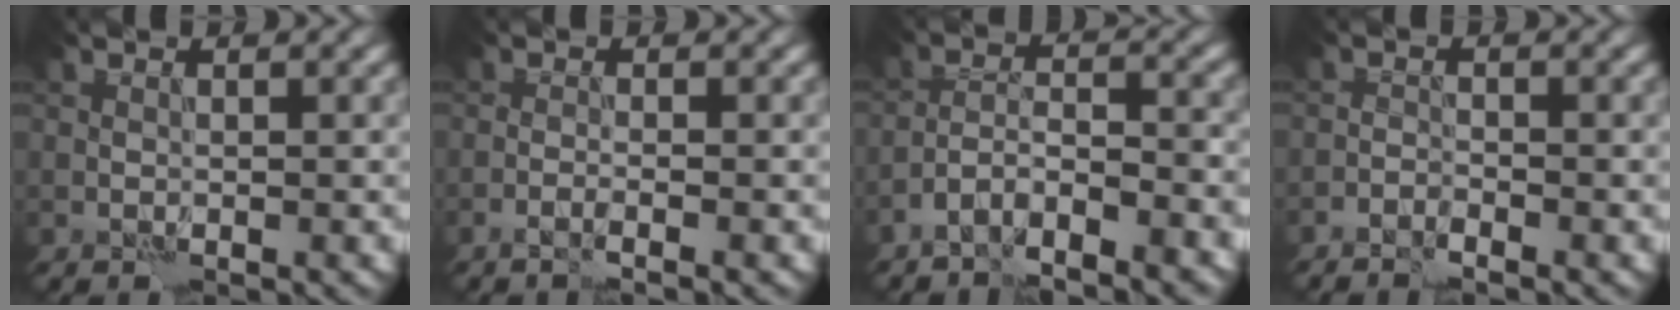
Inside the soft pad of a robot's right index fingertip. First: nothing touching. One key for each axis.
{"total": 1.1, "fx": -0.8, "fy": -0.2, "fz": 0.7, "tx": -0.010, "ty": 0.002, "tz": -0.019}
{"total": 4.3, "fx": -3.5, "fy": 0.9, "fz": 2.3, "tx": -0.035, "ty": 0.005, "tz": -0.066}
{"total": 1.3, "fx": -1.2, "fy": 0.0, "fz": 0.4, "tx": -0.011, "ty": 0.001, "tz": -0.029}